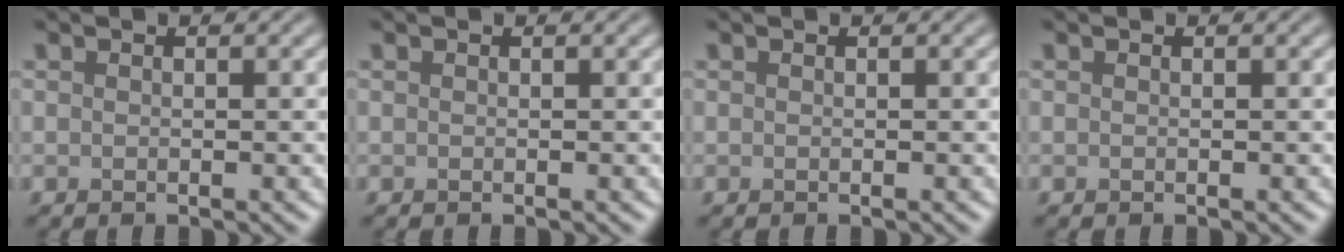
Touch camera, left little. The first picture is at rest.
{"total": 0.0}
{"total": 0.0}
{"total": 0.0}